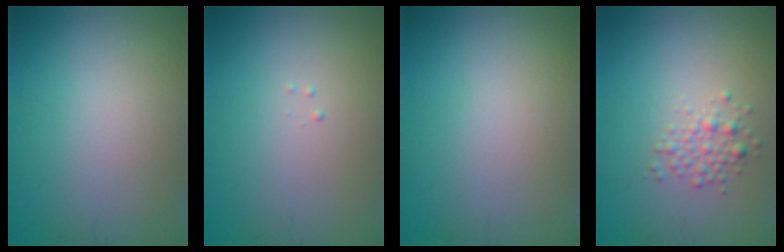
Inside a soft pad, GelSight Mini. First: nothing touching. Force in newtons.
{"total": 0.0}
{"total": 0.0}
{"total": 1.7, "press": 1.7, "slide": 0.1}